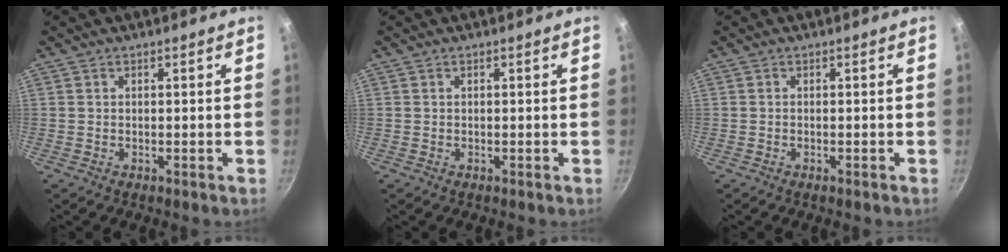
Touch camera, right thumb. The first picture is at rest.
{"total": 0.0}
{"total": 0.5, "force": [-0.4, 0.0, 0.4], "torque": [-0.010, 0.003, -0.008]}